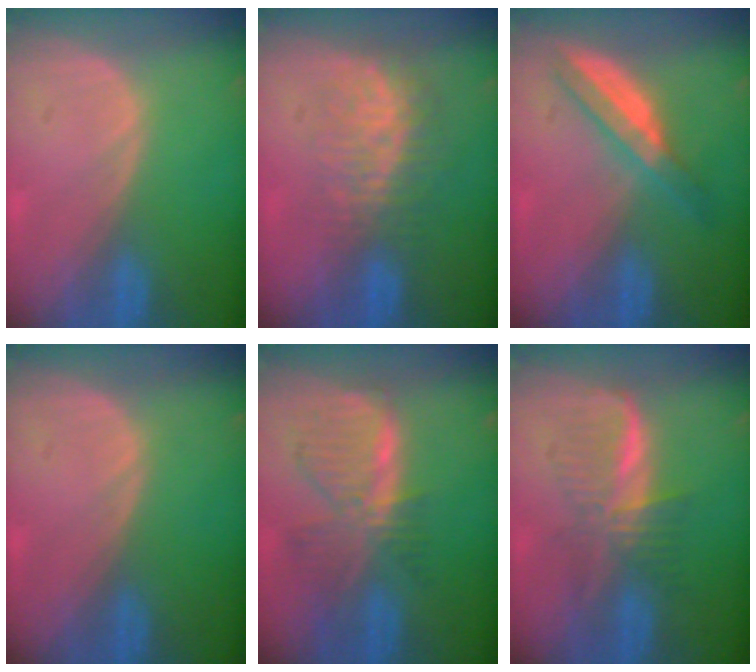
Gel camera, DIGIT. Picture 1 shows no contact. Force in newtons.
{"total": 8.3, "press": 7.2, "slide": 4.1}
{"total": 6.0, "press": 5.2, "slide": 3.0}
{"total": 0.0}
{"total": 7.8, "press": 7.0, "slide": 3.5}
{"total": 6.0, "press": 5.9, "slide": 0.7}